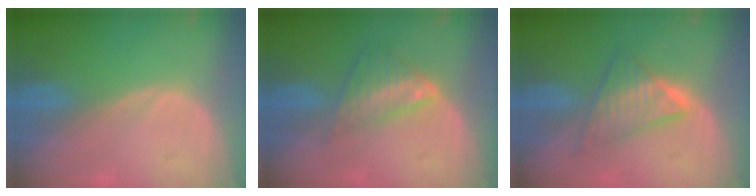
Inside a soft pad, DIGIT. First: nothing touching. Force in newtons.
{"total": 6.0, "press": 5.2, "slide": 3.0}
{"total": 5.8, "press": 5.8, "slide": 0.7}